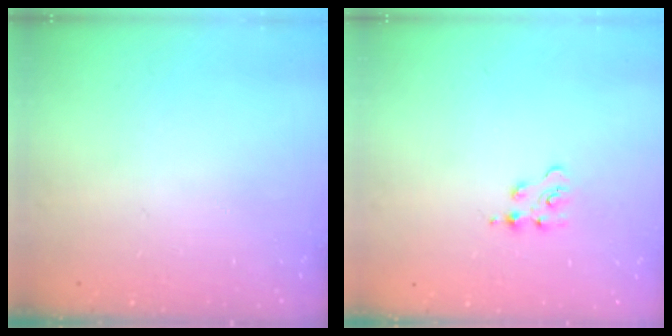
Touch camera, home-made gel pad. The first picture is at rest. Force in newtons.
{"total": 3.1, "press": 3.0, "slide": 0.4}